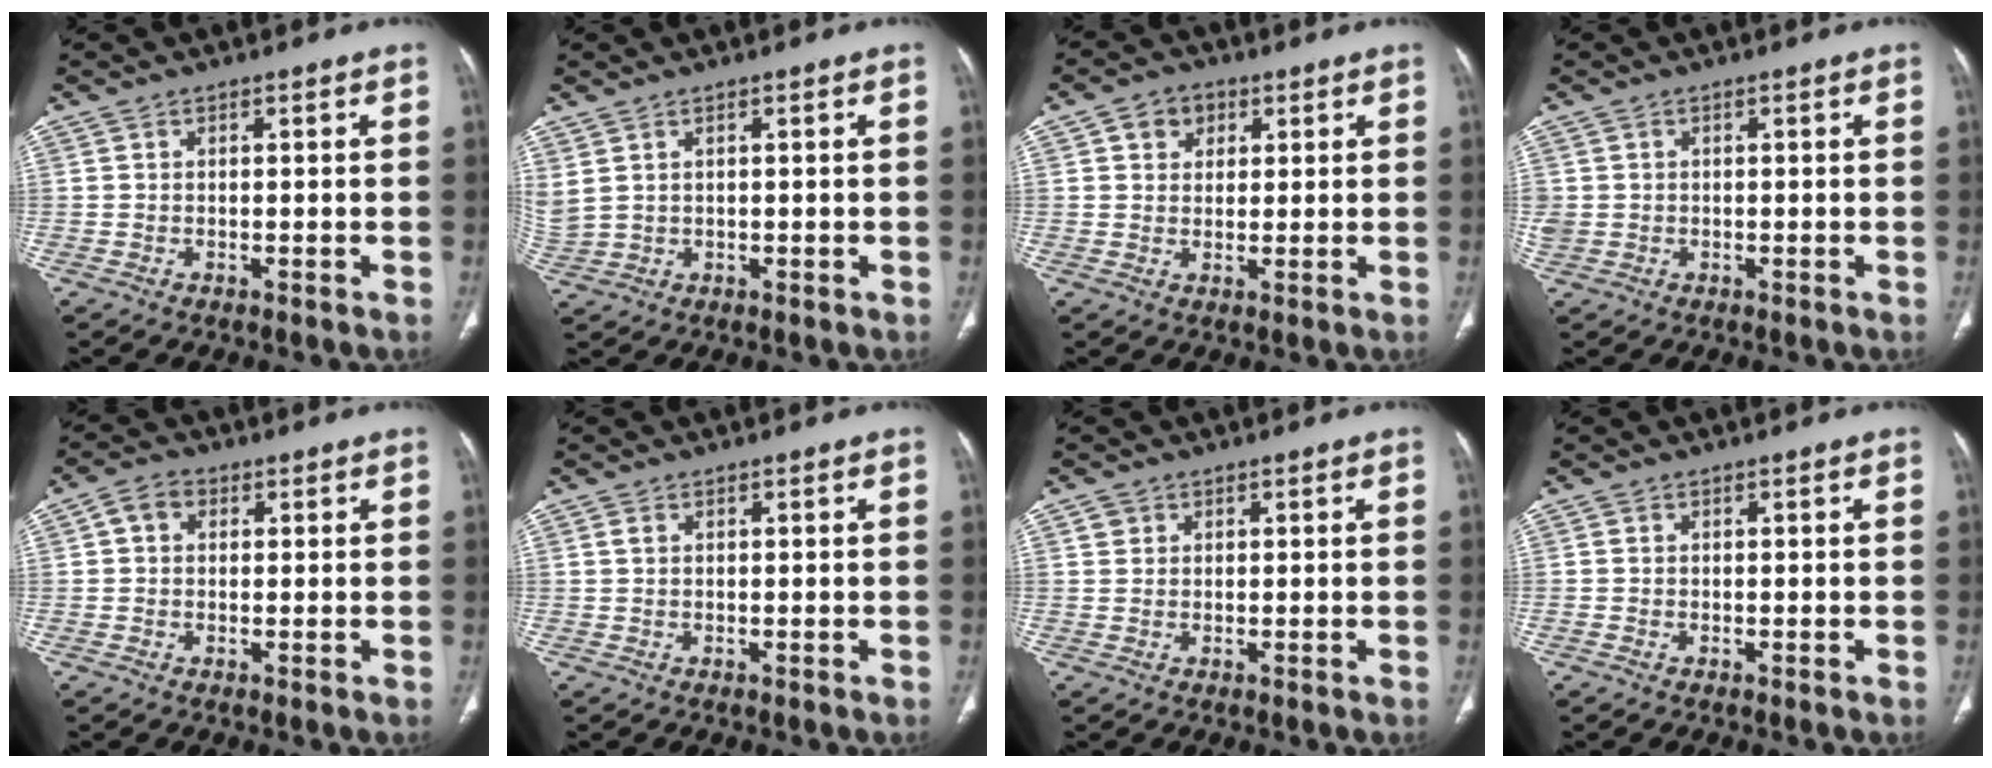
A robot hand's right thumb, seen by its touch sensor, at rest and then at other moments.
{"total": 4.2, "force": [1.7, 2.6, 2.9], "torque": [-0.080, 0.005, 0.047]}
{"total": 4.8, "force": [1.9, 3.9, 2.0], "torque": [-0.007, -0.004, 0.028]}
{"total": 2.7, "force": [0.0, 2.4, 1.3], "torque": [-0.040, 0.009, 0.009]}
{"total": 3.8, "force": [0.8, 3.0, 2.1], "torque": [-0.026, 0.011, 0.010]}
{"total": 0.7, "force": [0.2, 0.4, 0.4], "torque": [-0.007, 0.003, 0.005]}
{"total": 1.4, "force": [0.6, 1.3, 0.2], "torque": [0.008, -0.001, 0.006]}
{"total": 0.0}